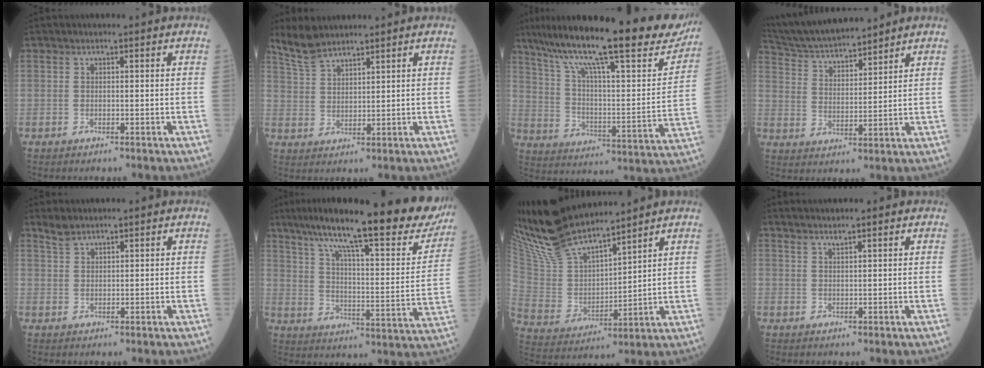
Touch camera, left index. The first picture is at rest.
{"total": 4.7, "force": [4.5, 0.8, 1.1], "torque": [-0.038, 0.009, 0.099]}
{"total": 28.3, "force": [22.2, 4.2, 17.0], "torque": [-0.280, -0.008, 0.313]}
{"total": 12.6, "force": [11.7, 1.0, 4.4], "torque": [-0.087, 0.018, 0.216]}
{"total": 1.9, "force": [1.8, 0.5, 0.4], "torque": [-0.011, 0.009, 0.038]}
{"total": 27.2, "force": [22.0, 4.0, 15.6], "torque": [-0.243, -0.025, 0.297]}
{"total": 14.1, "force": [13.1, 2.1, 4.8], "torque": [-0.113, 0.004, 0.267]}
{"total": 2.1, "force": [1.9, -0.2, 0.9], "torque": [-0.014, 0.013, 0.034]}